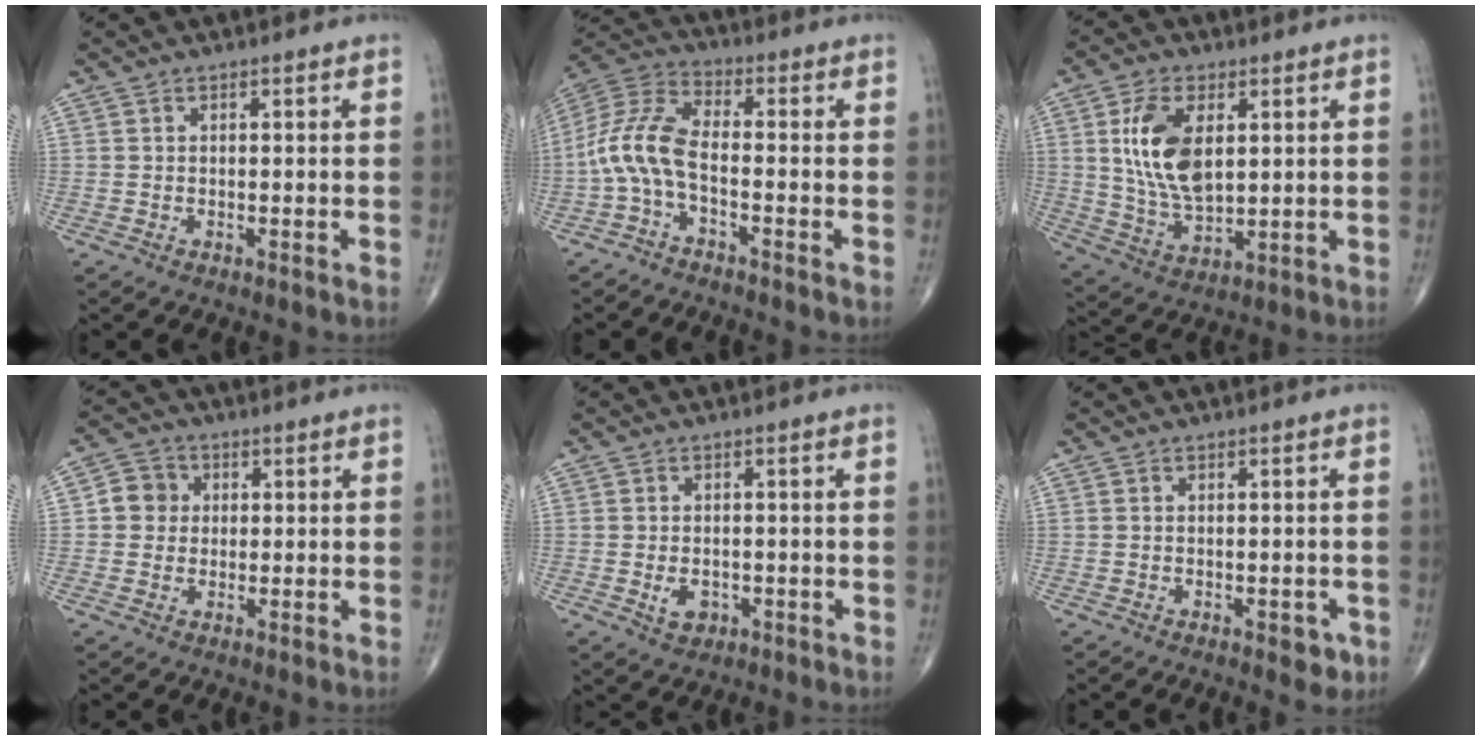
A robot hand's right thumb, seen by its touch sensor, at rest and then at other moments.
{"total": 9.6, "force": [-2.7, 4.0, 8.3], "torque": [-0.183, 0.040, -0.066]}
{"total": 12.9, "force": [3.0, 7.0, 10.5], "torque": [-0.192, -0.016, 0.063]}
{"total": 5.0, "force": [0.6, 4.7, 1.6], "torque": [-0.006, 0.007, 0.001]}
{"total": 3.3, "force": [-0.9, 2.4, 2.1], "torque": [-0.028, 0.002, -0.007]}
{"total": 3.0, "force": [-1.3, 1.6, 2.2], "torque": [-0.014, 0.003, -0.013]}